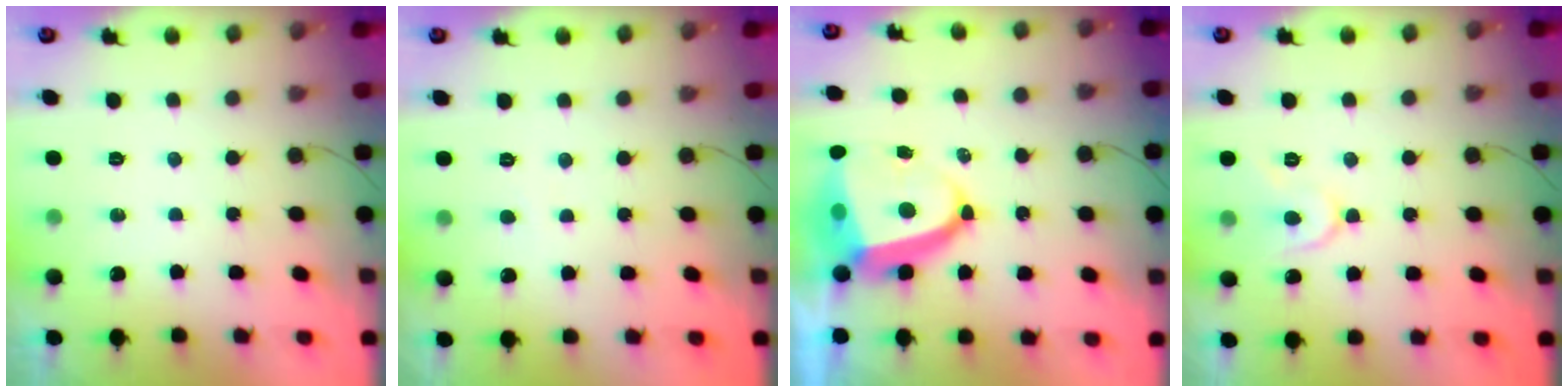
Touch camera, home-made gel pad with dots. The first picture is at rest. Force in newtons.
{"total": 1.9, "press": 1.9, "slide": 0.2}
{"total": 10.3, "press": 10.2, "slide": 1.2}
{"total": 7.7, "press": 7.6, "slide": 0.8}